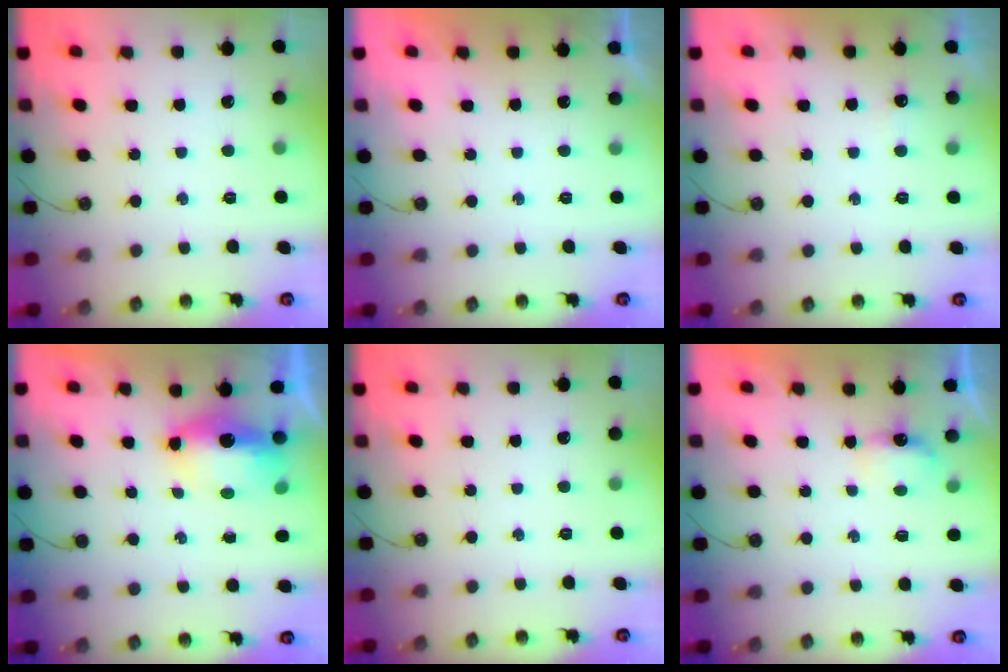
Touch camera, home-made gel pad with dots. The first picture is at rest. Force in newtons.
{"total": 0.0}
{"total": 2.8, "press": 2.7, "slide": 0.4}
{"total": 6.8, "press": 6.7, "slide": 1.1}
{"total": 0.0}
{"total": 4.5, "press": 4.4, "slide": 0.8}